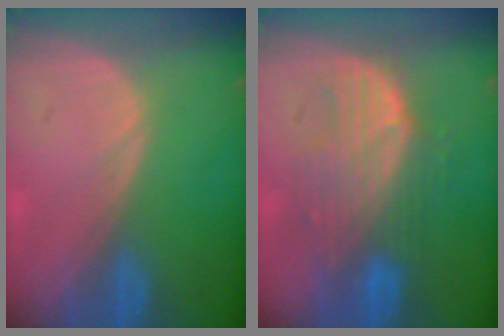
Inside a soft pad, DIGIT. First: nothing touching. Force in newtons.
{"total": 8.5, "press": 8.2, "slide": 2.3}